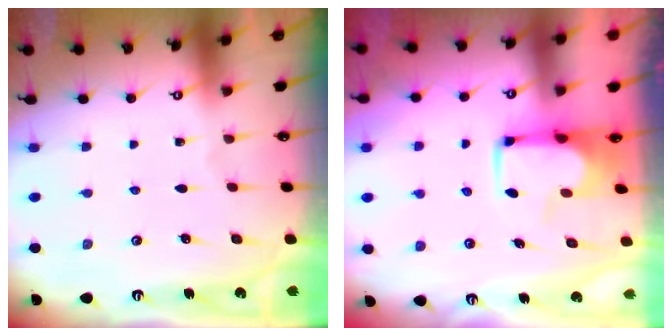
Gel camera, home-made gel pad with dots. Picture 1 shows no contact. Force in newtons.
{"total": 2.2, "press": 2.2, "slide": 0.5}